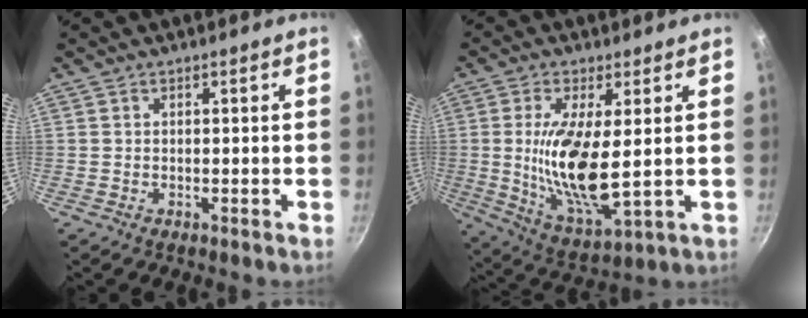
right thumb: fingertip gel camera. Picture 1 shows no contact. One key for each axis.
{"total": 14.6, "fx": 1.1, "fy": 4.9, "fz": 13.8, "tx": -0.267, "ty": -0.024, "tz": 0.027}